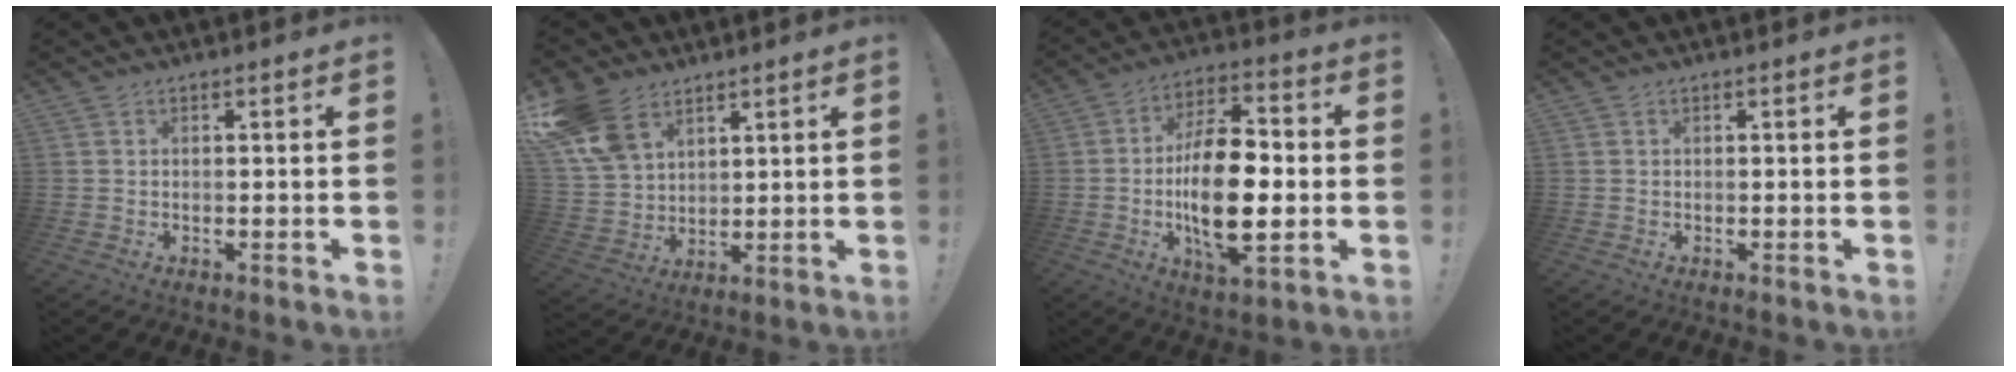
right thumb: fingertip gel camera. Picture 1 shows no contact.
{"total": 13.8, "force": [8.5, 8.7, 6.4], "torque": [-0.129, -0.039, 0.170]}
{"total": 19.4, "force": [-2.7, 9.2, 16.8], "torque": [-0.299, 0.003, -0.047]}
{"total": 0.0}